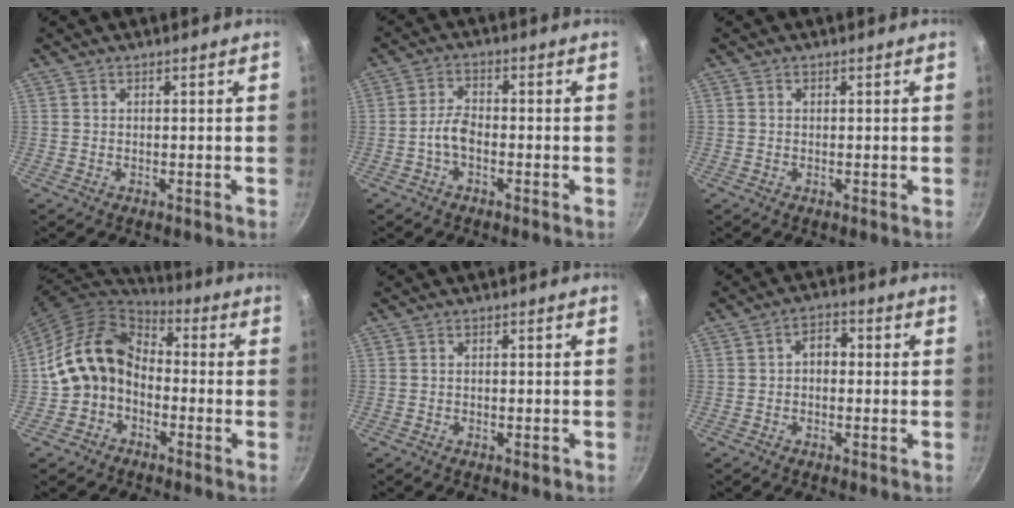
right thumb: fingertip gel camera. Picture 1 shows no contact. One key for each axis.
{"total": 4.0, "fx": -1.7, "fy": 2.1, "fz": 3.0, "tx": -0.058, "ty": 0.022, "tz": -0.038}
{"total": 0.5, "fx": 0.0, "fy": 0.5, "fz": 0.2, "tx": -0.002, "ty": 0.003, "tz": 0.000}
{"total": 13.2, "fx": -2.5, "fy": 10.4, "fz": 7.7, "tx": -0.110, "ty": 0.053, "tz": -0.061}
{"total": 1.2, "fx": -0.7, "fy": 0.6, "fz": 0.8, "tx": -0.015, "ty": 0.004, "tz": -0.009}
{"total": 3.8, "fx": -0.1, "fy": 2.7, "fz": 2.7, "tx": -0.026, "ty": 0.012, "tz": -0.009}